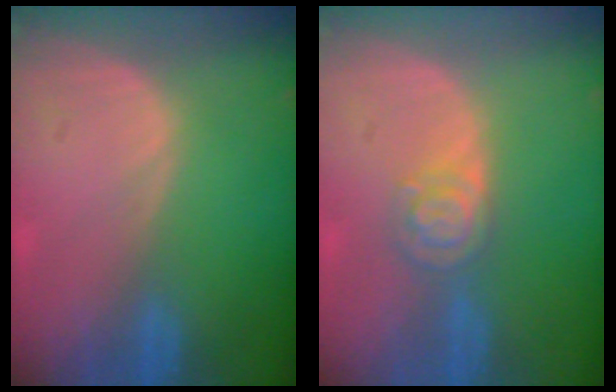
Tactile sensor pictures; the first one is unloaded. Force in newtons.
{"total": 4.7, "press": 4.1, "slide": 2.3}